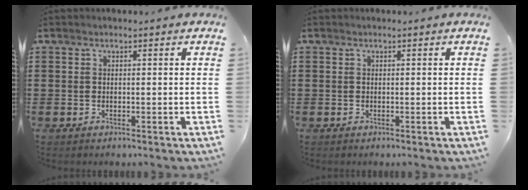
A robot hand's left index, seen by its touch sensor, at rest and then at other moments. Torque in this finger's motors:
{"motor_torque": [0.00, 0.01, -0.01, -0.01]}